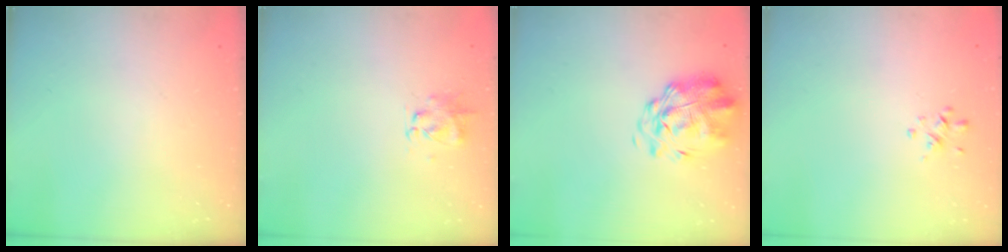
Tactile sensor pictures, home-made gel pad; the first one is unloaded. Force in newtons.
{"total": 2.8, "press": 2.6, "slide": 0.8}
{"total": 2.7, "press": 2.3, "slide": 1.5}
{"total": 0.6, "press": 0.2, "slide": 0.5}